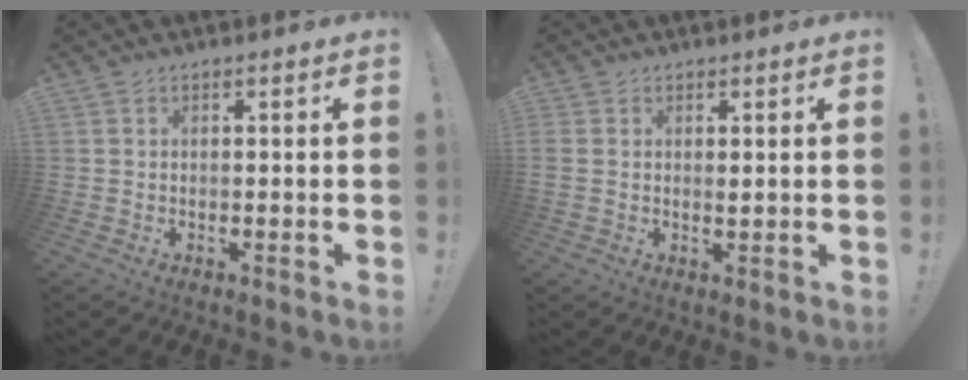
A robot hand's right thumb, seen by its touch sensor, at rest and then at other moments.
{"total": 2.0, "force": [0.9, 1.2, 1.3], "torque": [-0.010, -0.005, 0.015]}